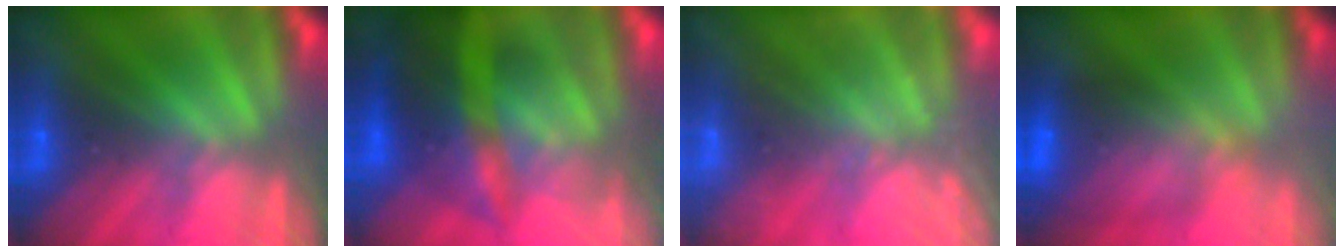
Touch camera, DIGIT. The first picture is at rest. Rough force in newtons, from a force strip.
{"total": 7.6}
{"total": 2.5}
{"total": 8.4}